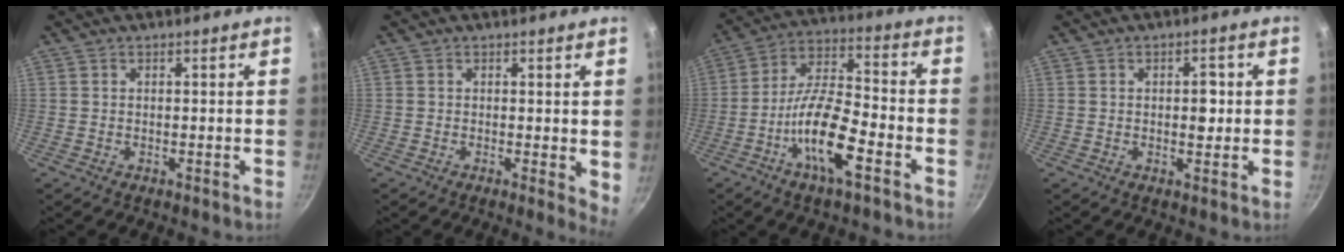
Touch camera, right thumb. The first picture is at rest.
{"total": 2.8, "force": [0.1, 1.0, 2.6], "torque": [-0.029, -0.008, -0.001]}
{"total": 14.0, "force": [-6.2, 4.5, 11.8], "torque": [-0.211, 0.039, -0.123]}
{"total": 3.3, "force": [0.2, 1.9, 2.7], "torque": [-0.024, 0.002, 0.002]}